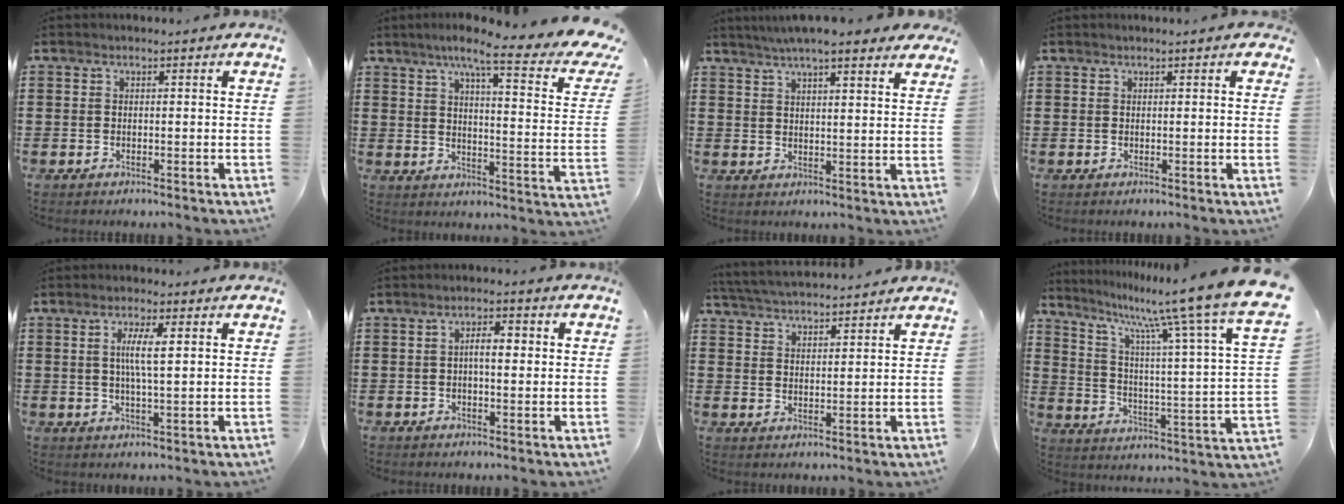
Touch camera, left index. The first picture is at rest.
{"total": 9.5, "force": [6.5, 0.4, 6.9], "torque": [-0.117, -0.046, 0.092]}
{"total": 5.5, "force": [5.0, 0.5, 2.2], "torque": [-0.058, -0.008, 0.088]}
{"total": 0.7, "force": [0.5, 0.0, 0.5], "torque": [-0.010, 0.001, 0.010]}
{"total": 5.0, "force": [1.0, 0.8, 4.8], "torque": [-0.094, 0.003, 0.013]}
{"total": 3.7, "force": [0.1, 1.3, 3.4], "torque": [-0.065, 0.008, -0.001]}
{"total": 4.2, "force": [4.2, 0.0, 0.5], "torque": [-0.025, -0.019, 0.074]}
{"total": 11.0, "force": [9.0, -0.9, 6.2], "torque": [-0.134, -0.076, 0.133]}